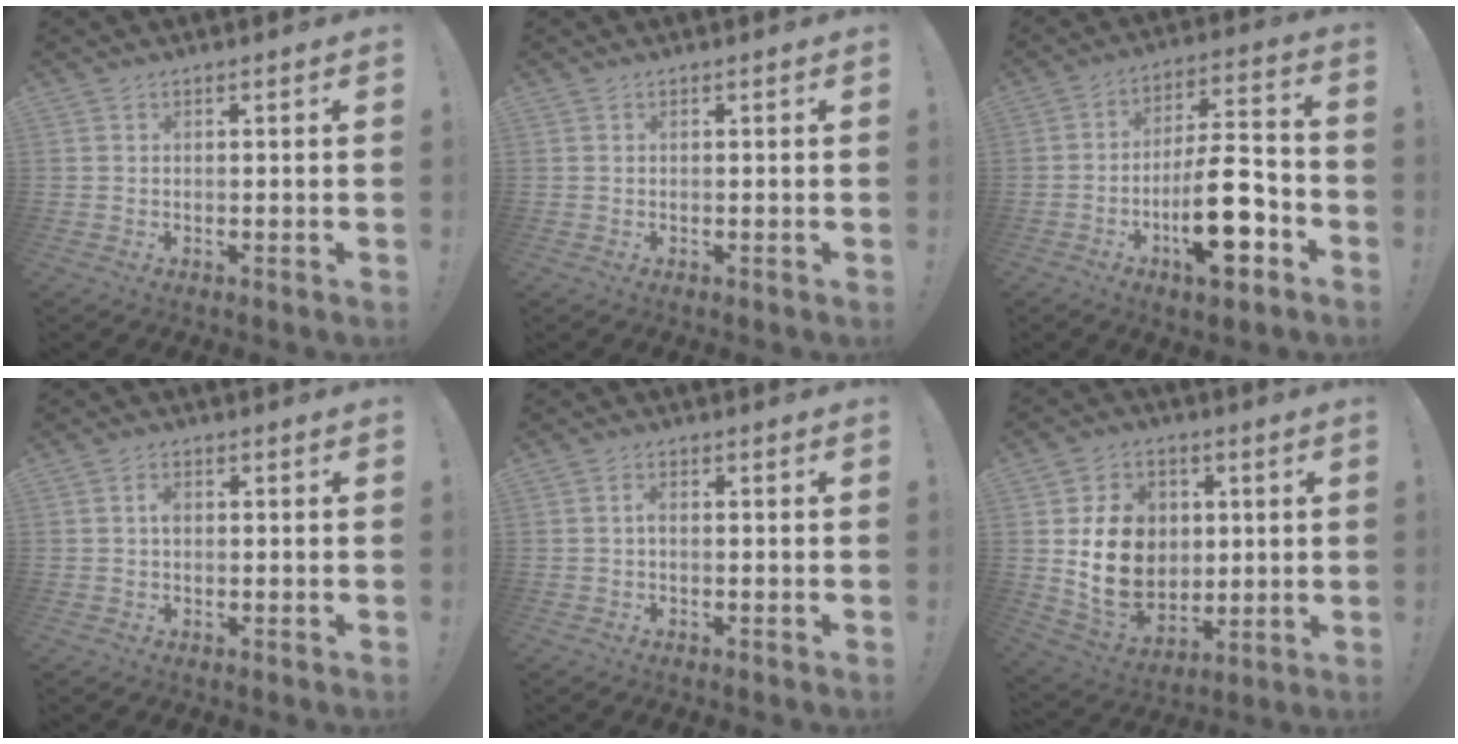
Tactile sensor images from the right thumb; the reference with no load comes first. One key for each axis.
{"total": 0.0}
{"total": 18.1, "fx": -6.5, "fy": 6.7, "fz": 15.5, "tx": -0.248, "ty": 0.040, "tz": -0.101}
{"total": 2.1, "fx": -0.2, "fy": 1.6, "fz": 1.4, "tx": -0.022, "ty": 0.006, "tz": -0.005}
{"total": 1.6, "fx": -0.6, "fy": 0.8, "fz": 1.2, "tx": -0.027, "ty": 0.007, "tz": -0.011}
{"total": 16.9, "fx": 2.4, "fy": 14.1, "fz": 9.0, "tx": -0.147, "ty": -0.021, "tz": 0.050}